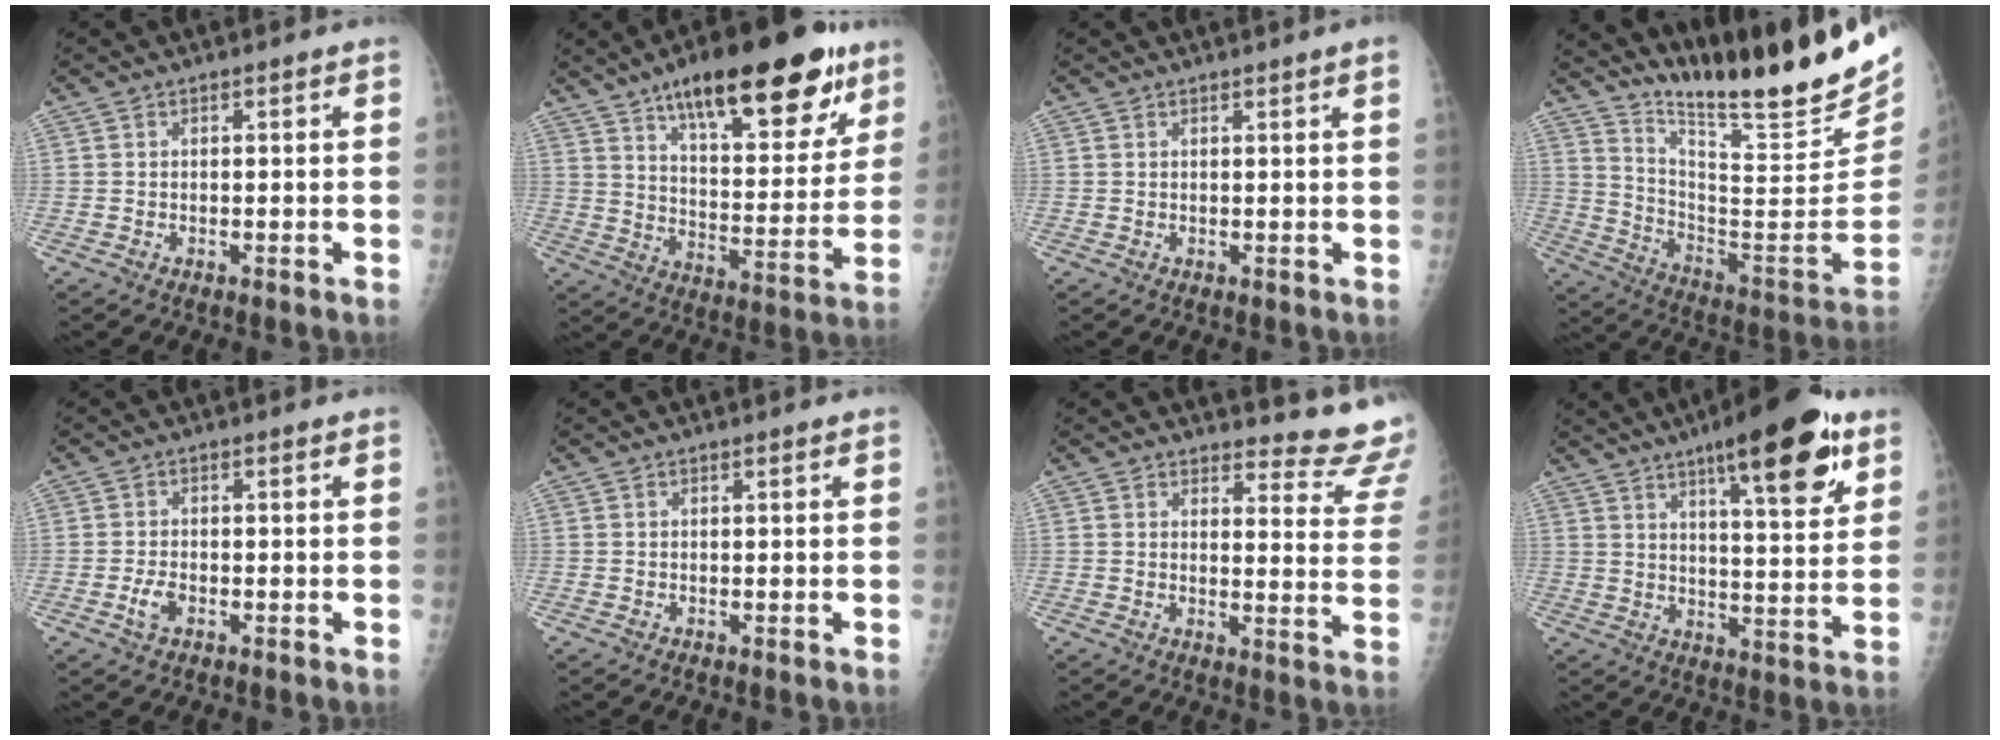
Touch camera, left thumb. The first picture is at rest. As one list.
[{"total": 25.7, "force": [15.6, 9.2, 18.3], "torque": [-0.230, -0.040, 0.238]}, {"total": 1.9, "force": [1.2, -0.7, 1.3], "torque": [-0.023, -0.004, 0.022]}, {"total": 25.0, "force": [20.8, 2.2, 13.7], "torque": [-0.191, -0.142, 0.325]}, {"total": 2.6, "force": [-1.1, 1.4, 2.0], "torque": [-0.042, 0.008, -0.020]}, {"total": 0.0}, {"total": 12.7, "force": [12.5, 1.7, 1.3], "torque": [0.019, -0.145, 0.115]}, {"total": 17.5, "force": [10.0, 4.5, 13.7], "torque": [-0.169, -0.042, 0.143]}]